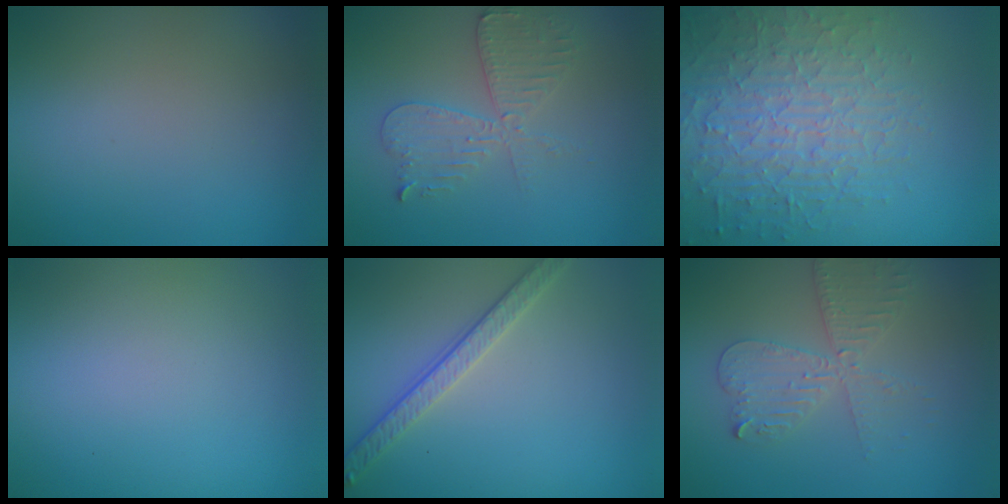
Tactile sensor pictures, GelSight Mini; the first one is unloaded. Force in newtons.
{"total": 3.4, "press": 3.3, "slide": 0.6}
{"total": 6.6, "press": 5.1, "slide": 4.2}
{"total": 0.0}
{"total": 2.8, "press": 2.7, "slide": 0.8}
{"total": 4.1, "press": 3.5, "slide": 2.0}